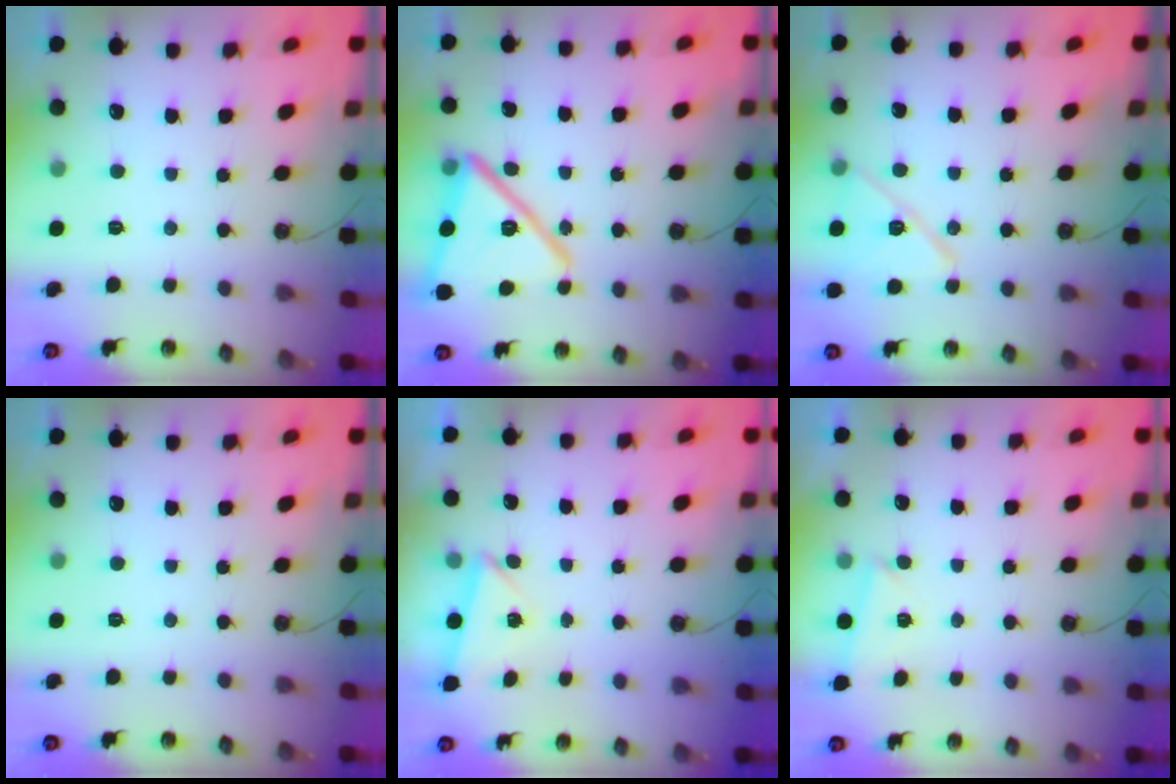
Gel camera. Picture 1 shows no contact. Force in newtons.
{"total": 21.3, "press": 21.2, "slide": 2.1}
{"total": 12.7, "press": 12.5, "slide": 2.5}
{"total": 0.0}
{"total": 2.0, "press": 1.9, "slide": 0.7}
{"total": 1.9, "press": 1.7, "slide": 0.7}